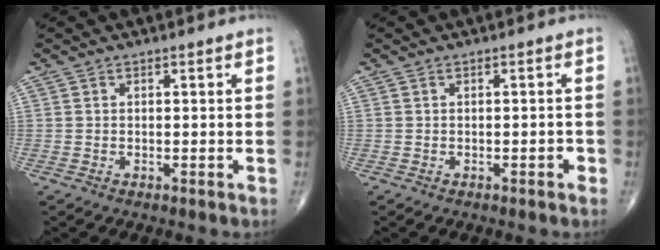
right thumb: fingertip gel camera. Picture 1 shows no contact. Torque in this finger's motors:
{"motor_torque": [0.57, 0.58, -0.02, -0.67, 0.14]}